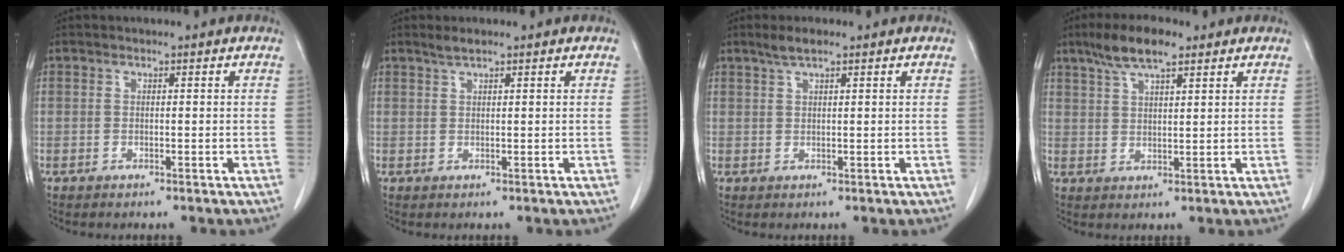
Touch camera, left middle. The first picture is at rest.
{"total": 1.5, "force": [1.2, 0.1, 0.8], "torque": [-0.020, 0.003, 0.026]}
{"total": 2.5, "force": [1.8, 0.3, 1.6], "torque": [-0.039, 0.007, 0.036]}
{"total": 7.1, "force": [4.9, 1.7, 4.9], "torque": [-0.101, 0.014, 0.090]}